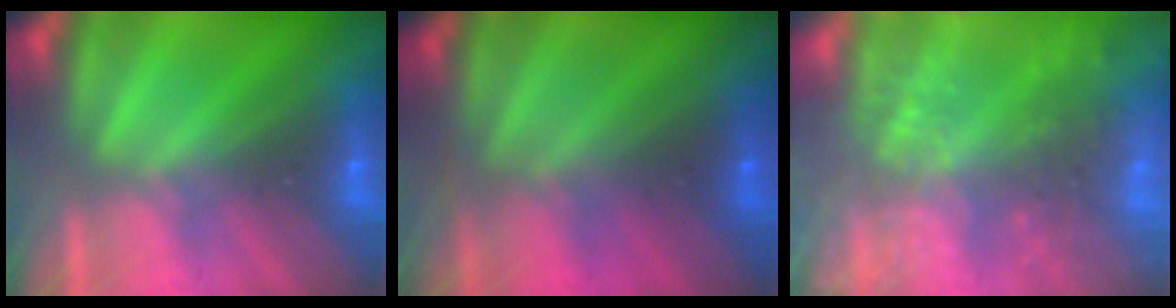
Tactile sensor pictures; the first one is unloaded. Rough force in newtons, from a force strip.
{"total": 1.8}
{"total": 7.0}